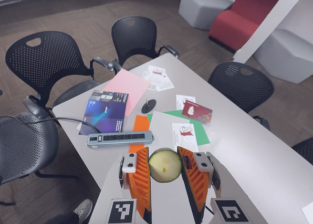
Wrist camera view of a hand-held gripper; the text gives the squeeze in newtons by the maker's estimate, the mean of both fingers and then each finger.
{"total": 12.3, "left": 12.6, "right": 12.1}